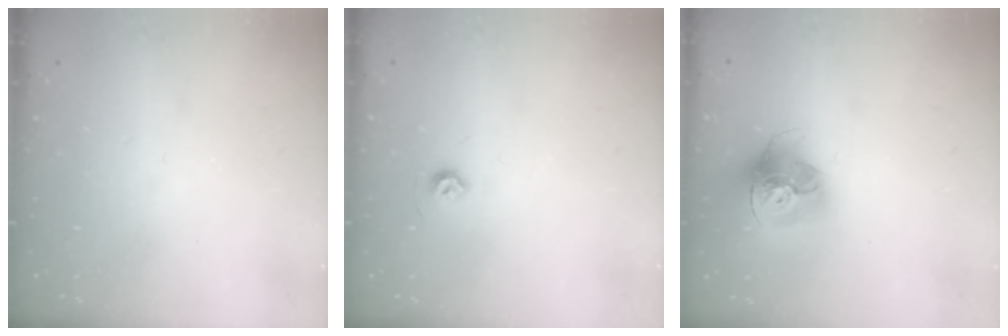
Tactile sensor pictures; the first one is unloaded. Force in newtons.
{"total": 4.5, "press": 4.5, "slide": 0.7}
{"total": 15.9, "press": 15.8, "slide": 1.4}